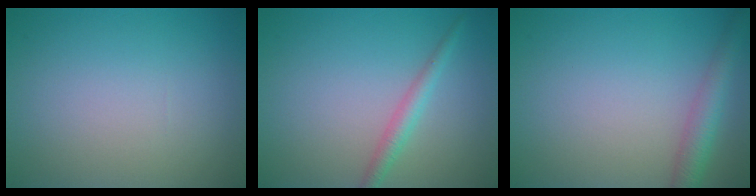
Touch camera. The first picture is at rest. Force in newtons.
{"total": 1.9, "press": 1.9, "slide": 0.0}
{"total": 3.0, "press": 3.0, "slide": 0.1}